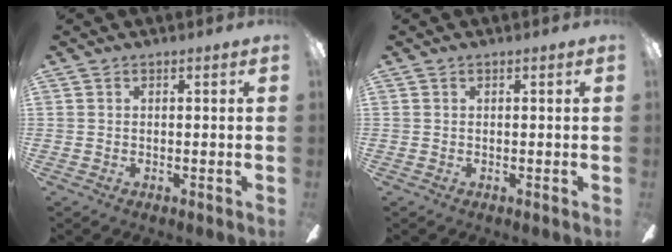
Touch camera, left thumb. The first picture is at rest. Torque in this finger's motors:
{"motor_torque": [-0.01, 0.01, 0.00, 0.00, 0.00]}